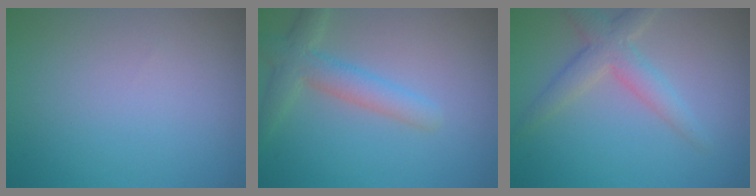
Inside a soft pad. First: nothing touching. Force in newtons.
{"total": 3.4, "press": 3.4, "slide": 0.3}
{"total": 3.4, "press": 3.4, "slide": 0.2}